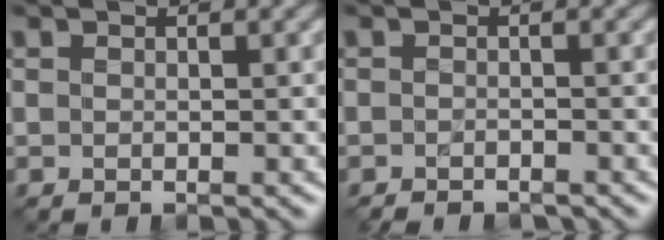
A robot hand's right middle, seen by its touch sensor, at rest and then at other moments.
{"total": 1.2, "force": [-1.1, 0.3, 0.2], "torque": [-0.001, -0.003, -0.020]}